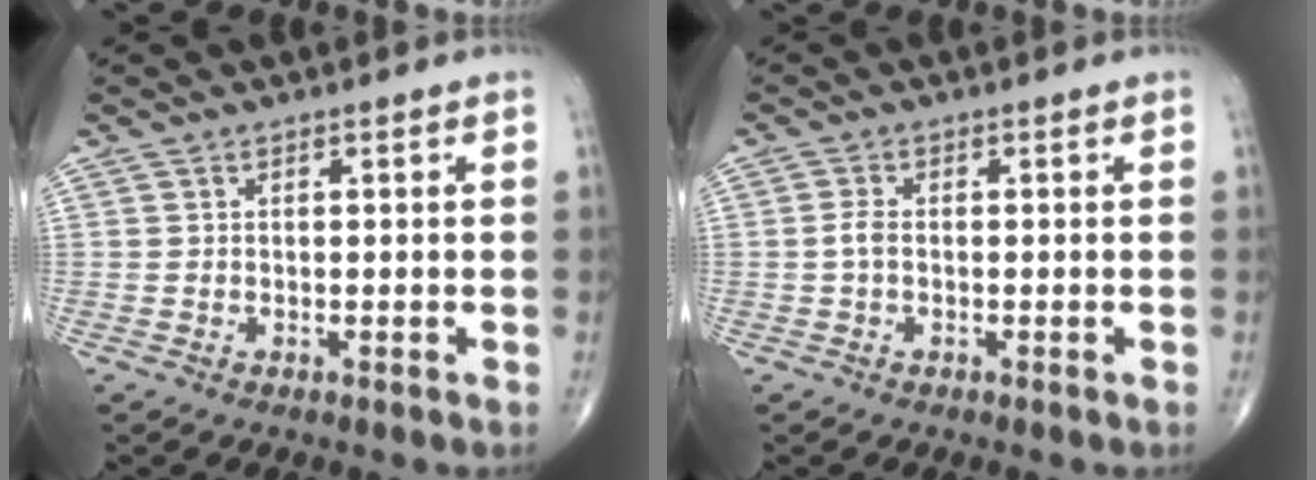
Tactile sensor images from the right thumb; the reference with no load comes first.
{"total": 1.8, "force": [-0.3, 0.9, 1.5], "torque": [-0.031, 0.001, -0.008]}